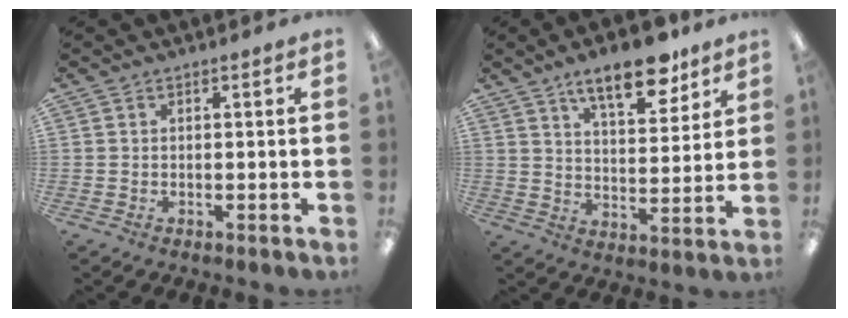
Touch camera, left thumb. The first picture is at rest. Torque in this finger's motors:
{"motor_torque": [1.96, 1.43, 1.49, -1.27, 0.35]}